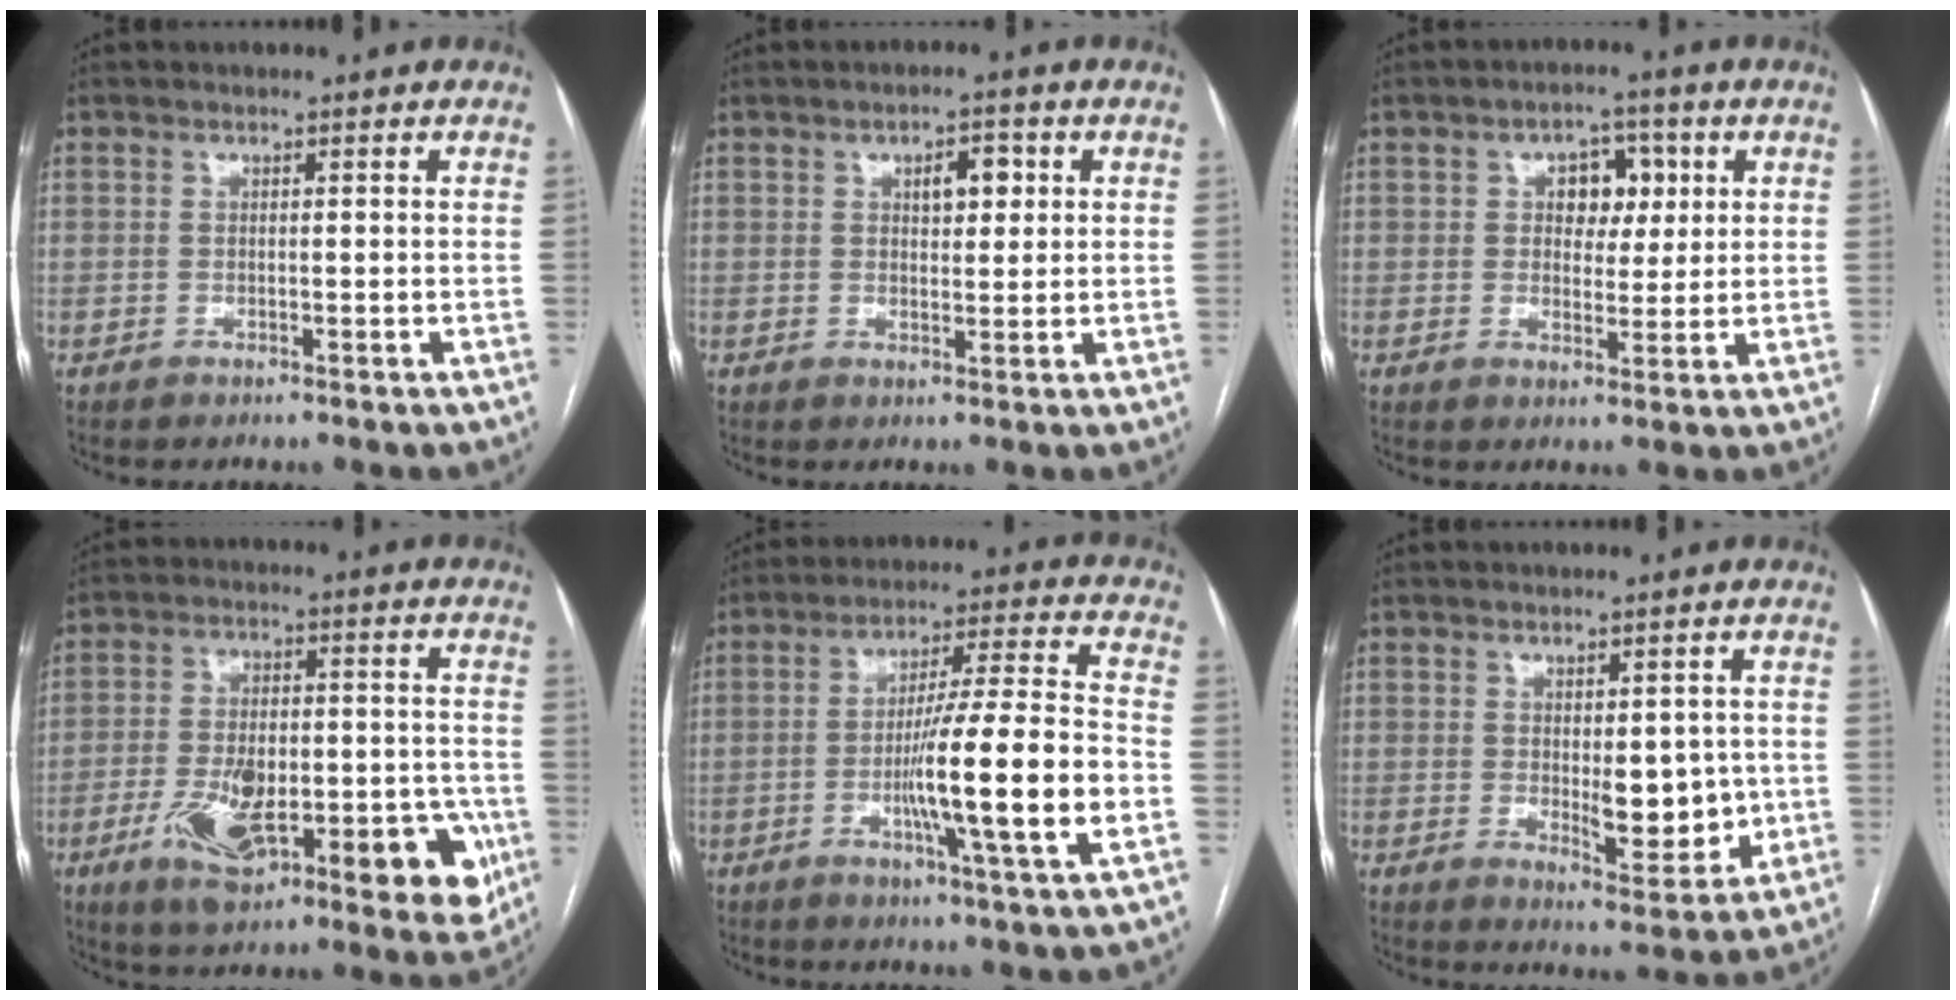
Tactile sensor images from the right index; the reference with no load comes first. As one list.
[{"total": 4.0, "force": [1.3, 1.8, 3.3], "torque": [-0.049, 0.009, 0.020]}, {"total": 5.8, "force": [1.6, 3.8, 4.1], "torque": [-0.052, 0.017, 0.026]}, {"total": 21.3, "force": [-7.5, 8.0, 18.2], "torque": [-0.230, 0.005, -0.094]}, {"total": 16.0, "force": [-3.8, -0.5, 15.6], "torque": [-0.261, -0.006, -0.066]}, {"total": 7.9, "force": [-0.4, 3.2, 7.2], "torque": [-0.099, -0.008, 0.006]}]